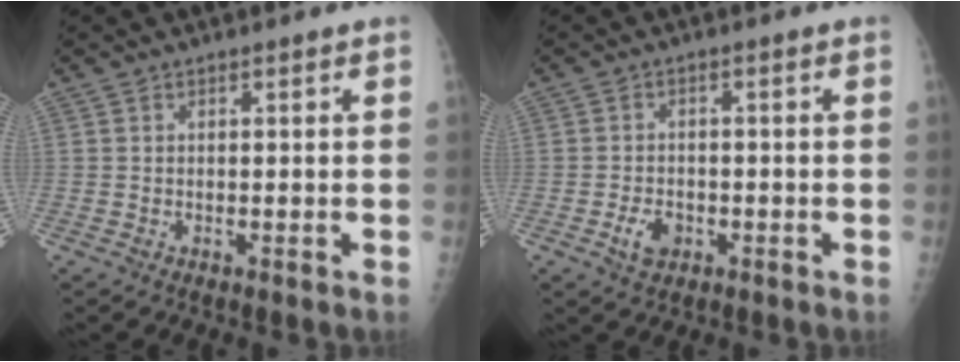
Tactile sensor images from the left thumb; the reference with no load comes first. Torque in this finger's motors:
{"motor_torque": [-0.14, 0.06, 0.17, 0.12, 0.00]}